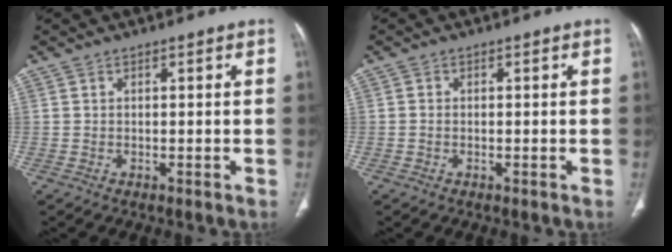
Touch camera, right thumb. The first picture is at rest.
{"total": 0.6, "force": [-0.1, 0.5, 0.2], "torque": [-0.002, 0.002, -0.002]}